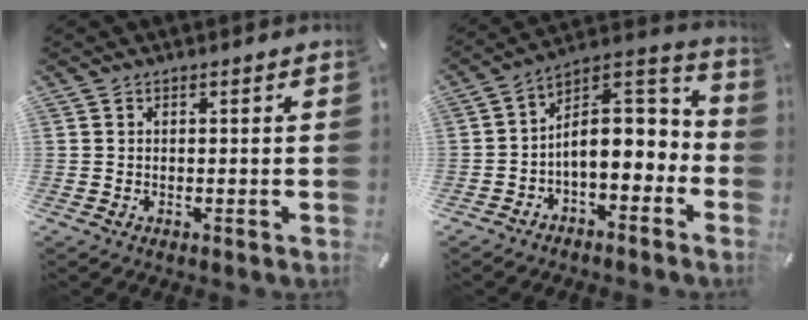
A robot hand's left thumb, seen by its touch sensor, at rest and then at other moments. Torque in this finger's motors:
{"motor_torque": [1.49, 3.51, 0.83, -0.21, 0.23]}